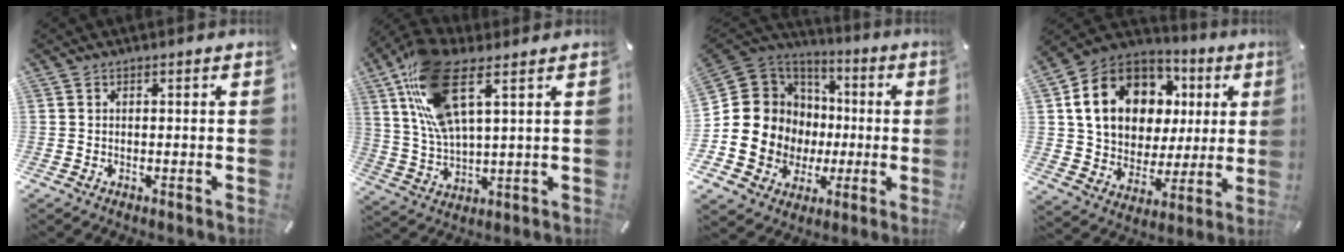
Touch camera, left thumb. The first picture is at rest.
{"total": 15.6, "force": [8.1, 5.3, 12.2], "torque": [-0.275, -0.021, 0.142]}
{"total": 14.3, "force": [-0.5, 14.0, 2.7], "torque": [-0.063, -0.023, 0.023]}
{"total": 16.6, "force": [5.2, 13.1, 8.8], "torque": [-0.162, -0.026, 0.098]}